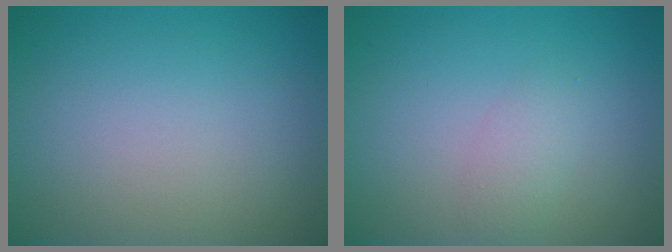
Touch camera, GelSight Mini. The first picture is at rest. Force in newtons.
{"total": 1.6, "press": 1.6, "slide": 0.0}